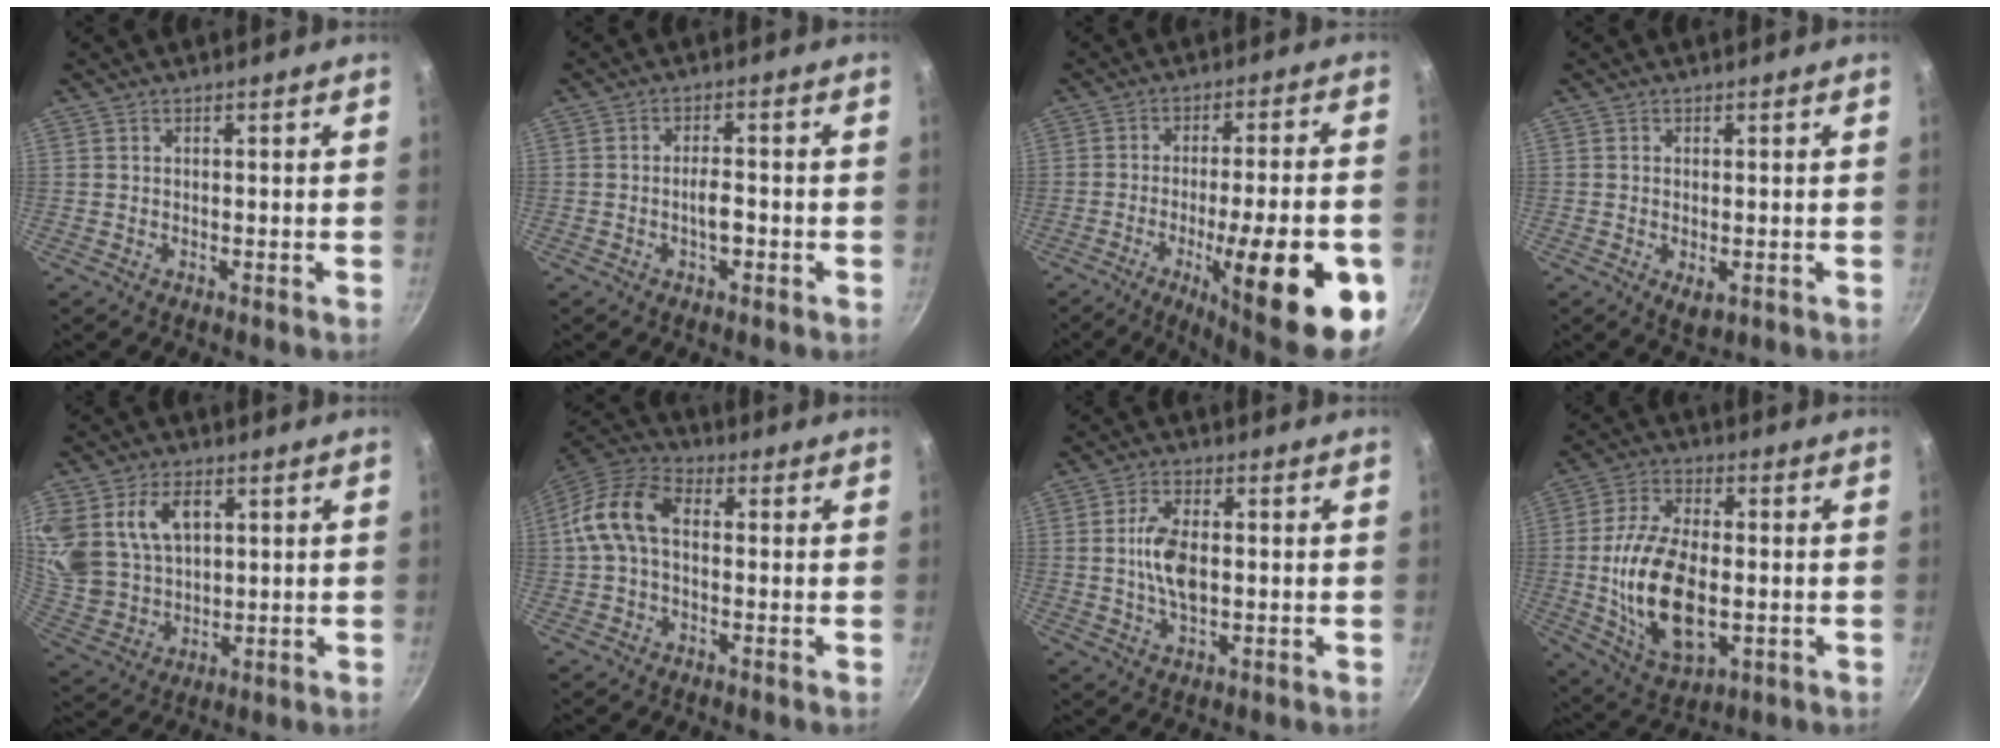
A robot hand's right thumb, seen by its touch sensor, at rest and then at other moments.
{"total": 3.6, "force": [-1.0, 1.7, 3.0], "torque": [-0.045, 0.012, -0.018]}
{"total": 23.3, "force": [-7.7, 5.9, 21.2], "torque": [-0.257, 0.002, -0.096]}
{"total": 3.0, "force": [-0.9, 1.5, 2.5], "torque": [-0.041, -0.006, -0.009]}
{"total": 19.9, "force": [6.3, 14.0, 12.7], "torque": [-0.287, 0.010, 0.137]}
{"total": 11.7, "force": [0.7, 7.4, 9.0], "torque": [-0.180, 0.034, 0.003]}
{"total": 8.0, "force": [0.2, 4.2, 6.8], "torque": [-0.133, 0.003, 0.004]}
{"total": 18.6, "force": [-1.9, 10.0, 15.6], "torque": [-0.286, 0.001, -0.022]}